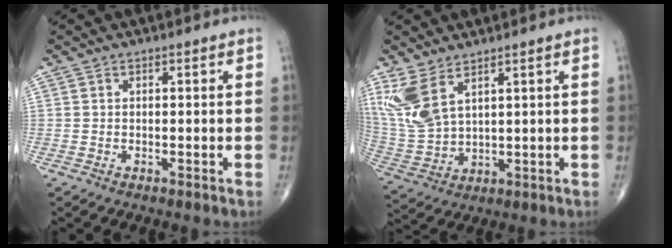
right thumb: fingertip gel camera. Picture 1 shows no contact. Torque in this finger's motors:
{"motor_torque": [-0.10, 0.49, 0.95, 0.68, 0.08]}